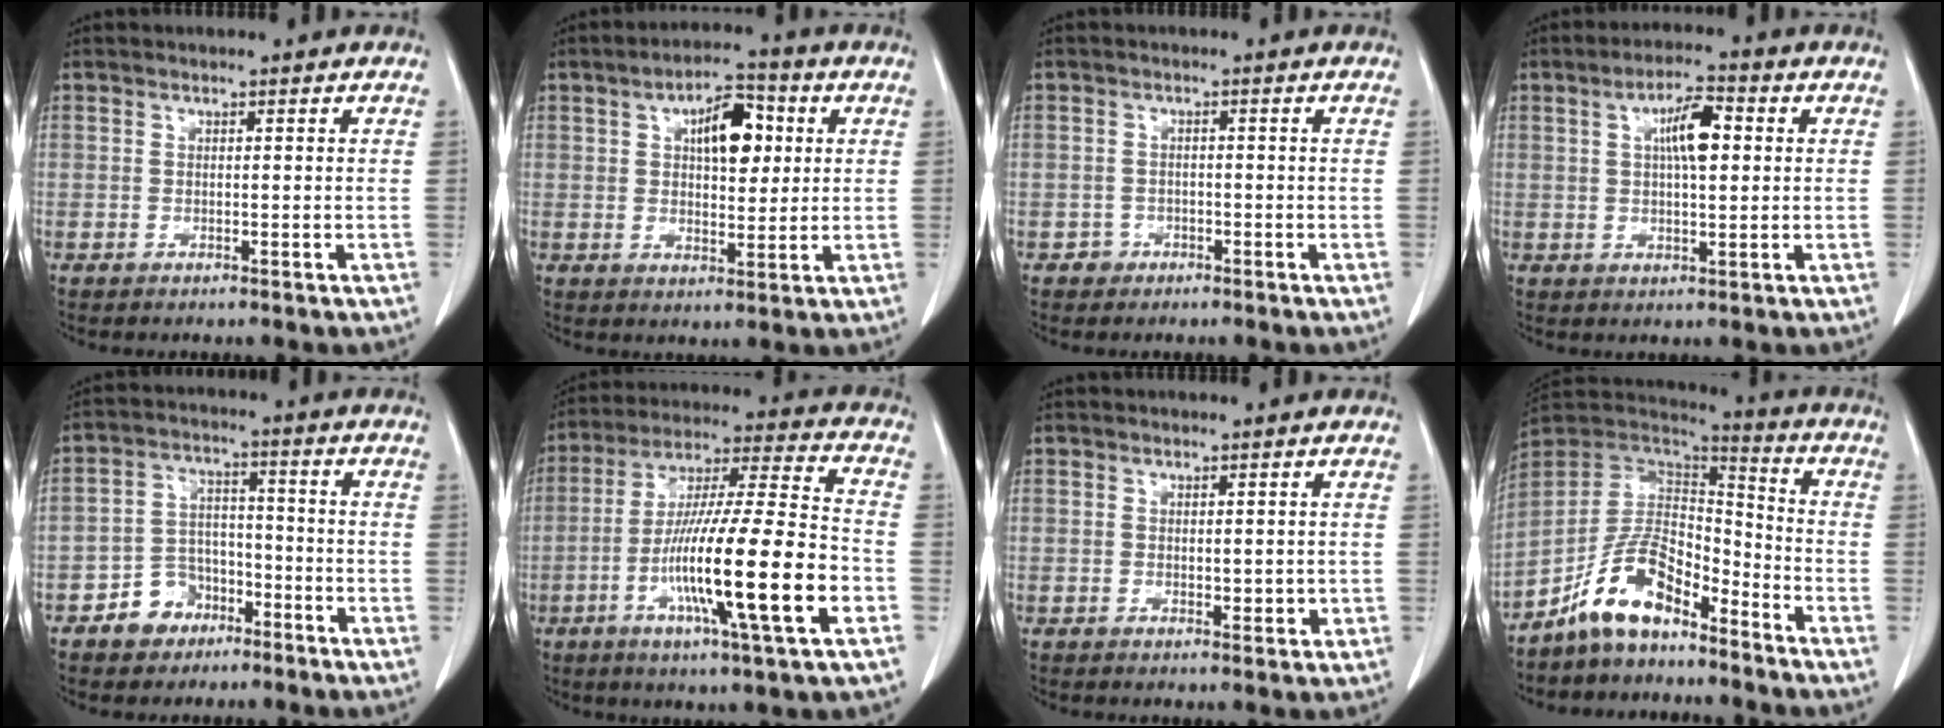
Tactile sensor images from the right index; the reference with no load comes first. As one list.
[{"total": 8.6, "force": [2.5, 3.8, 7.3], "torque": [-0.110, 0.017, 0.038]}, {"total": 1.7, "force": [-1.0, 1.4, -0.1], "torque": [0.006, 0.009, -0.020]}, {"total": 6.5, "force": [1.5, 1.7, 6.1], "torque": [-0.107, 0.011, 0.026]}, {"total": 6.4, "force": [-3.9, 4.8, 1.7], "torque": [-0.031, 0.019, -0.063]}, {"total": 20.6, "force": [-6.2, 0.8, 19.6], "torque": [-0.341, -0.016, -0.107]}, {"total": 2.0, "force": [0.0, 1.0, 1.7], "torque": [-0.022, -0.005, 0.005]}, {"total": 11.3, "force": [-8.0, 4.5, 6.6], "torque": [-0.132, 0.029, -0.154]}]